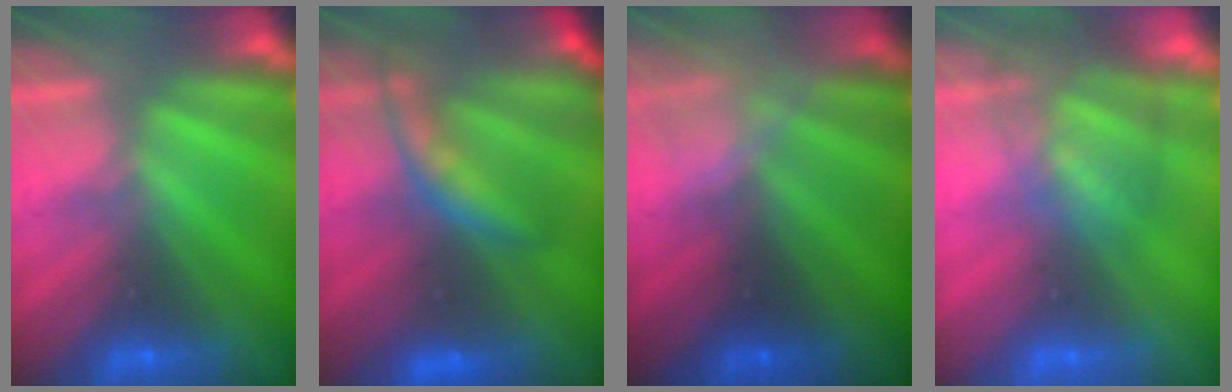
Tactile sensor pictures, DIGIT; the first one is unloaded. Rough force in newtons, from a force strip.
{"total": 7.4}
{"total": 2.4}
{"total": 3.7}